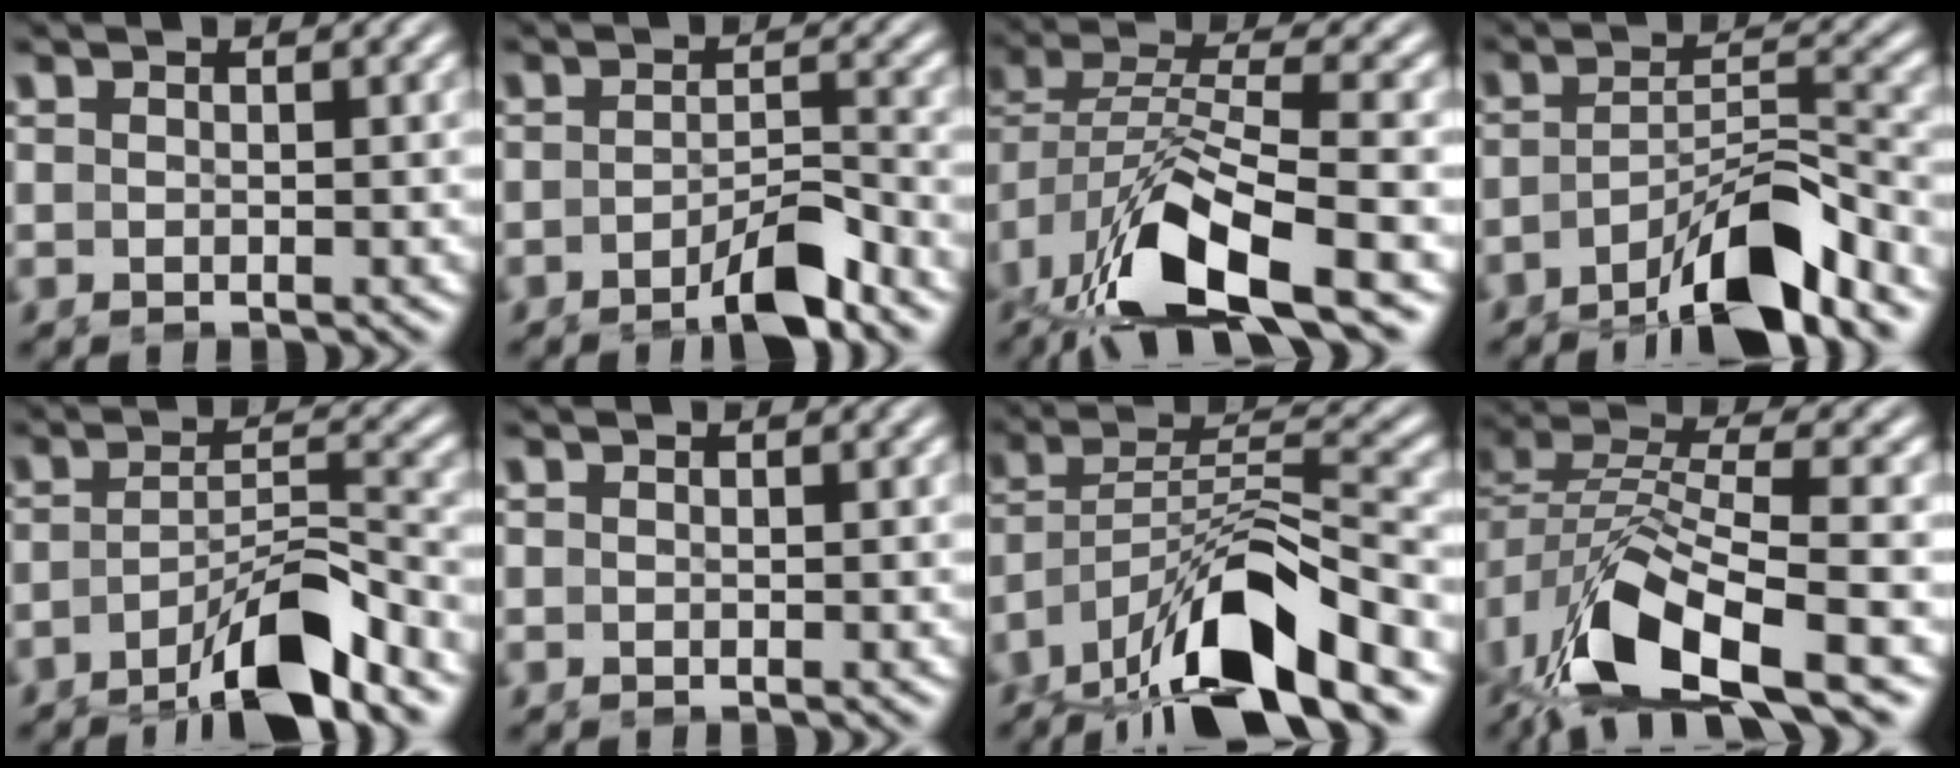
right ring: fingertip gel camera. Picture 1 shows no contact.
{"total": 3.1, "force": [-2.2, -0.3, 2.1], "torque": [-0.020, -0.007, -0.035]}
{"total": 7.4, "force": [-3.6, 2.3, 6.0], "torque": [-0.121, -0.023, -0.036]}
{"total": 6.4, "force": [-3.8, 2.3, 4.5], "torque": [-0.070, -0.025, -0.053]}
{"total": 5.7, "force": [-3.4, 1.5, 4.3], "torque": [-0.067, -0.025, -0.045]}
{"total": 0.0}
{"total": 8.8, "force": [-3.9, 4.5, 6.5], "torque": [-0.114, -0.028, -0.044]}
{"total": 7.8, "force": [-3.3, 3.3, 6.2], "torque": [-0.135, -0.026, -0.033]}